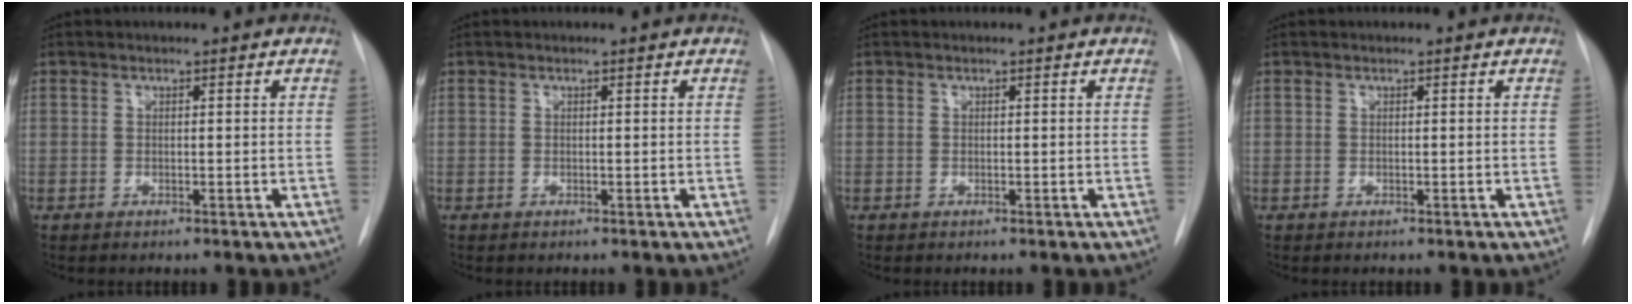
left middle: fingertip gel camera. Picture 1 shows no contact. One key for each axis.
{"total": 0.0}
{"total": 0.0}
{"total": 0.0}